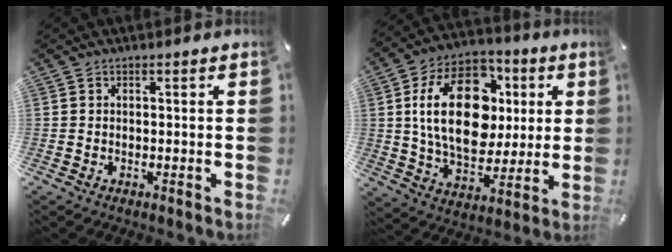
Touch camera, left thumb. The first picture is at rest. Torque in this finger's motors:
{"motor_torque": [0.88, 0.83, 1.51, -1.26, 0.68]}